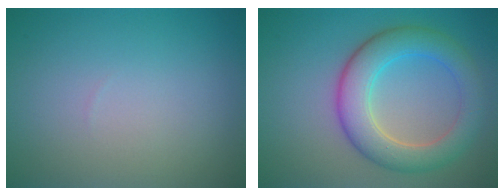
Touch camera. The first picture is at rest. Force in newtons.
{"total": 6.1, "press": 6.1, "slide": 0.1}